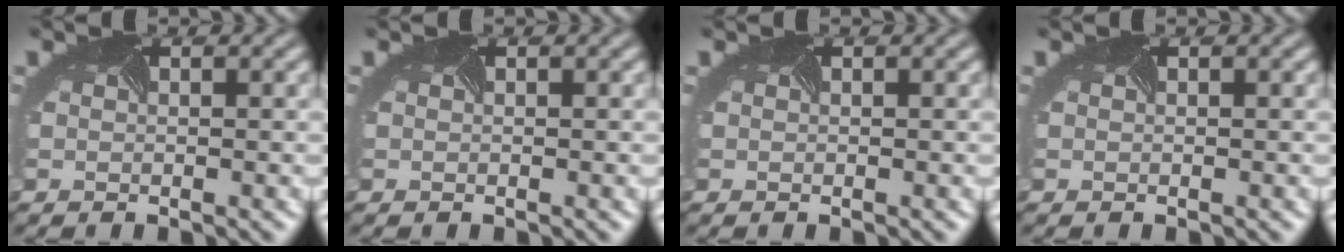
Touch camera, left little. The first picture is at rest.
{"total": 0.0}
{"total": 0.0}
{"total": 0.0}